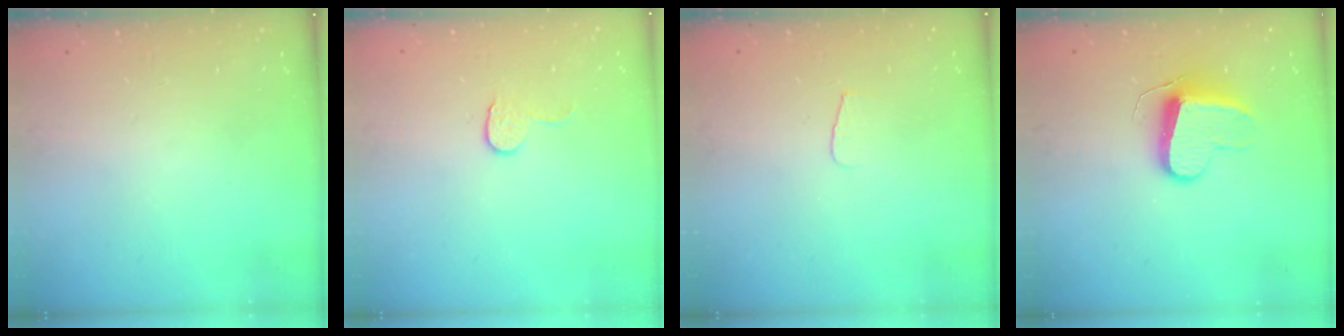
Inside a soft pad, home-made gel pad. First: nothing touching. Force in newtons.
{"total": 4.6, "press": 4.6, "slide": 0.4}
{"total": 3.6, "press": 3.6, "slide": 0.4}
{"total": 9.7, "press": 9.7, "slide": 0.4}